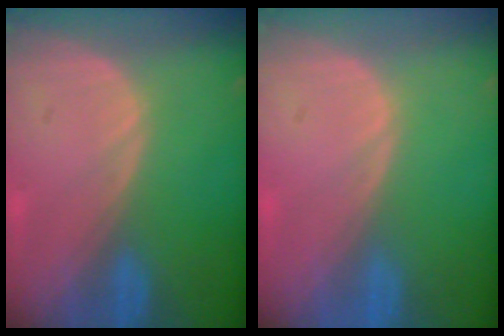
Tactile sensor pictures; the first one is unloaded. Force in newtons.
{"total": 0.0}